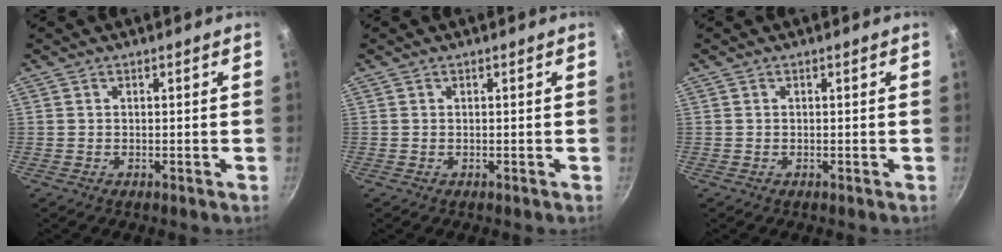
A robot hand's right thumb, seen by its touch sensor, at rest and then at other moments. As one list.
[{"total": 0.0}, {"total": 0.0}]